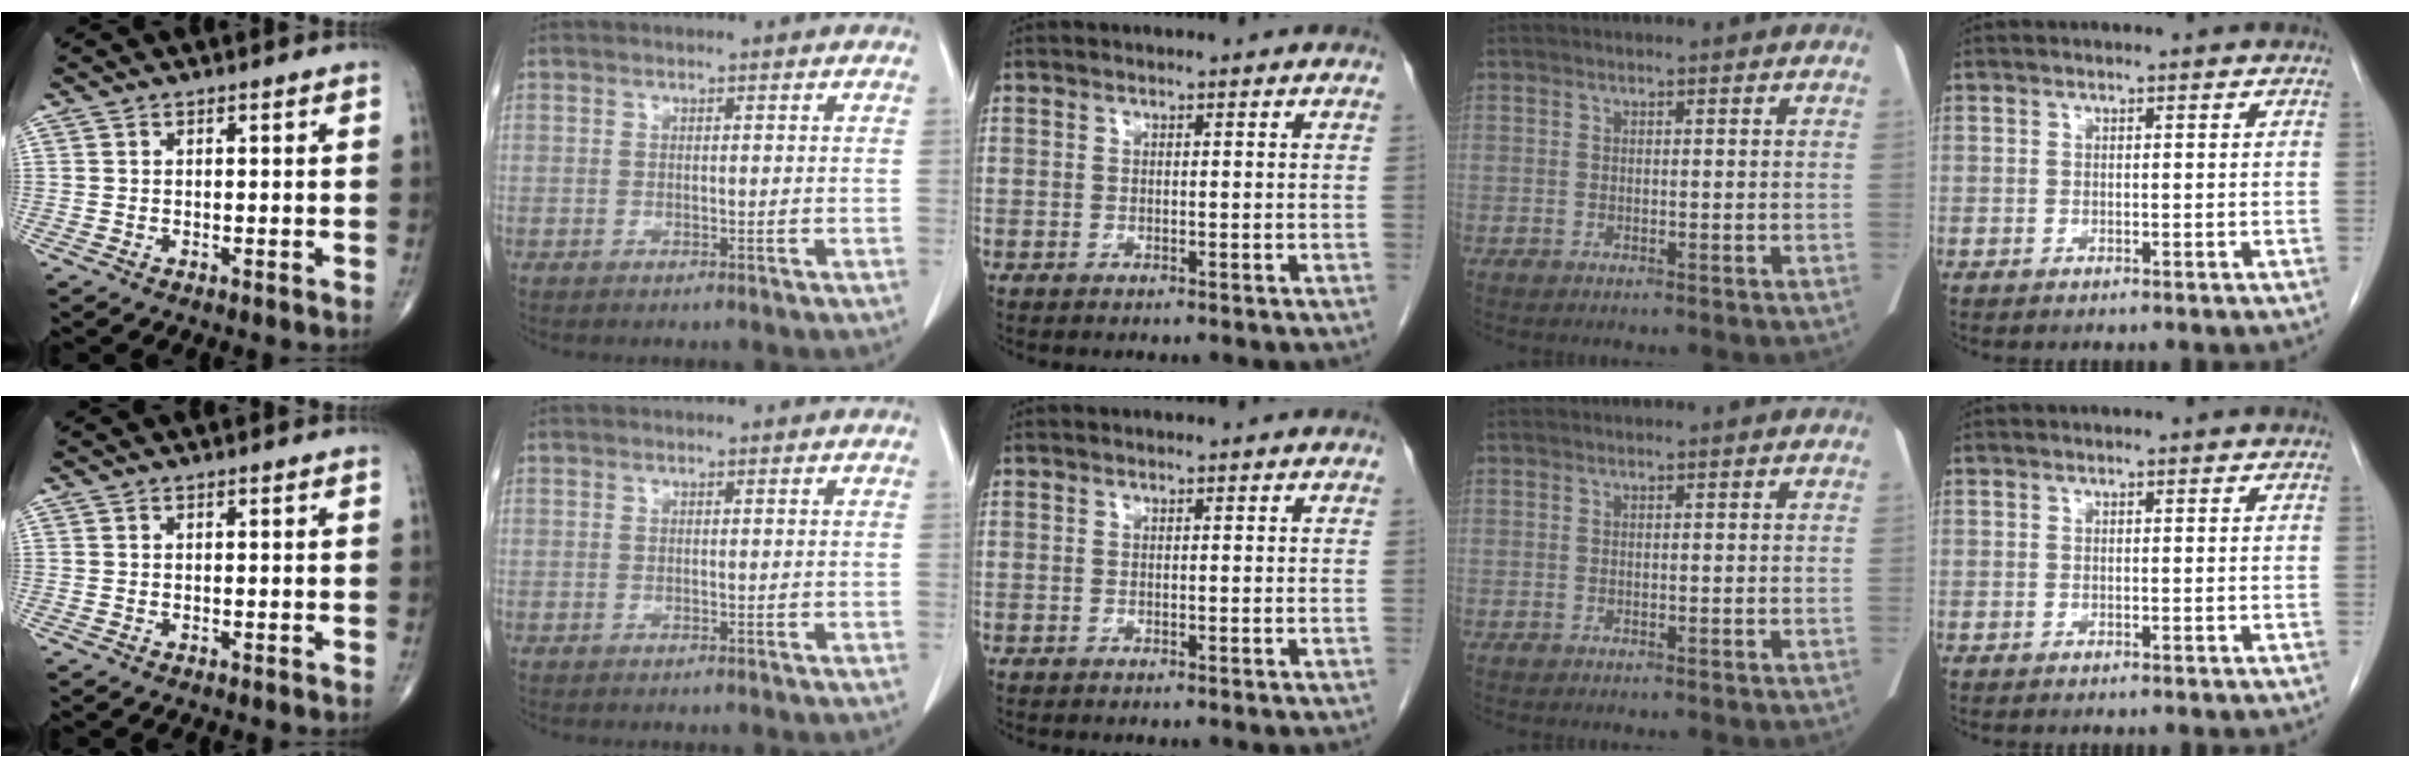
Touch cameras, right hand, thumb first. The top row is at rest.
{}